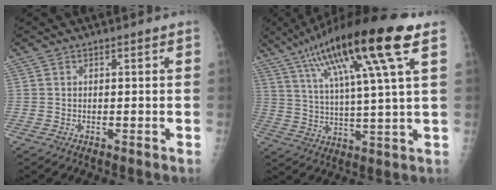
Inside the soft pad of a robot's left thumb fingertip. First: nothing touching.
{"total": 20.9, "force": [10.8, 2.5, 17.7], "torque": [-0.300, -0.006, 0.180]}